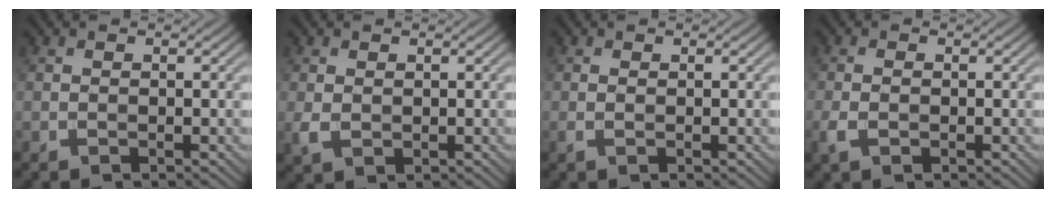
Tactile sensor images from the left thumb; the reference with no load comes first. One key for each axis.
{"total": 1.9, "fx": 0.2, "fy": 1.3, "fz": 1.4, "tx": -0.037, "ty": -0.003, "tz": 0.008}
{"total": 0.8, "fx": 0.0, "fy": 0.1, "fz": 0.8, "tx": -0.019, "ty": 0.001, "tz": 0.000}
{"total": 2.1, "fx": -0.7, "fy": 1.0, "fz": 1.7, "tx": -0.042, "ty": -0.003, "tz": -0.016}